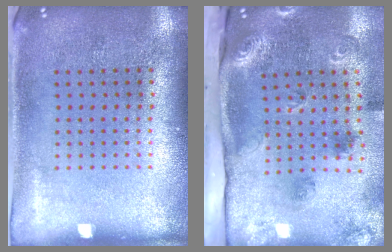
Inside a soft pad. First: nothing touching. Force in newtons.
{"total": 2.5, "press": 1.9, "slide": 1.7}